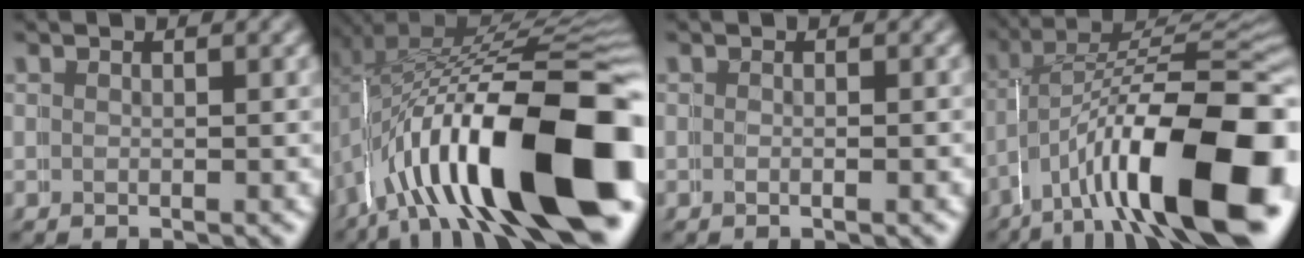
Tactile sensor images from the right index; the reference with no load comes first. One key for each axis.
{"total": 20.2, "fx": -5.6, "fy": 9.5, "fz": 16.9, "tx": -0.277, "ty": -0.023, "tz": -0.074}
{"total": 0.0}
{"total": 14.8, "fx": -4.4, "fy": 6.3, "fz": 12.6, "tx": -0.176, "ty": -0.020, "tz": -0.060}